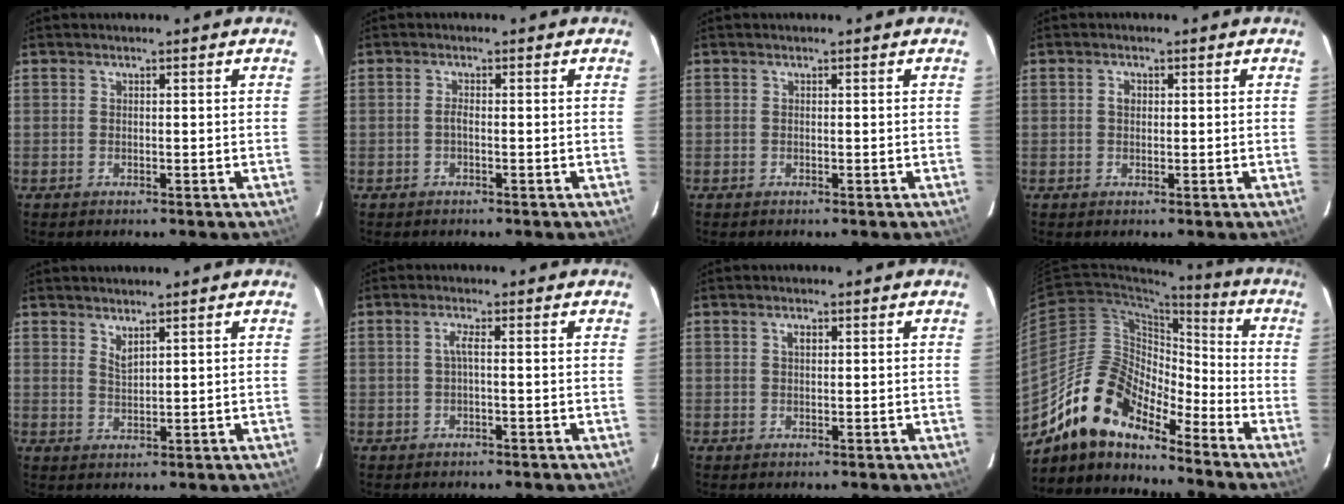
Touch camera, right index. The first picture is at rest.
{"total": 0.9, "force": [-0.4, 0.1, 0.8], "torque": [-0.017, 0.004, -0.010]}
{"total": 0.0}
{"total": 1.4, "force": [0.2, 1.1, 0.9], "torque": [-0.016, 0.007, 0.002]}
{"total": 2.0, "force": [1.7, 0.3, 1.1], "torque": [-0.021, -0.001, 0.029]}
{"total": 1.5, "force": [-0.3, -0.1, 1.5], "torque": [-0.030, 0.005, -0.007]}
{"total": 1.2, "force": [0.4, 0.7, 0.9], "torque": [-0.017, 0.005, 0.005]}
{"total": 15.0, "force": [-12.4, 5.3, 6.5], "torque": [-0.118, 0.011, -0.240]}